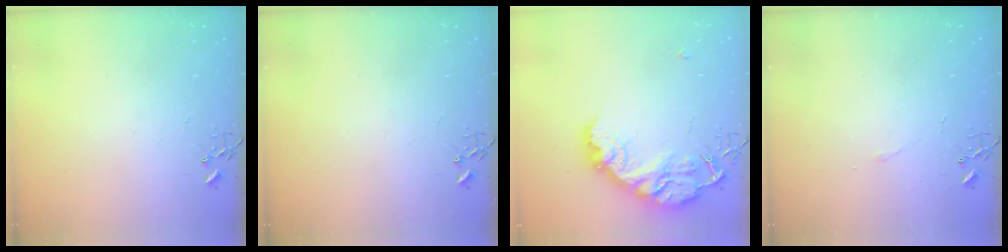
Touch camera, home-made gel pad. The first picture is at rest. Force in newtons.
{"total": 0.0}
{"total": 25.5, "press": 25.4, "slide": 2.1}
{"total": 3.3, "press": 3.2, "slide": 0.6}